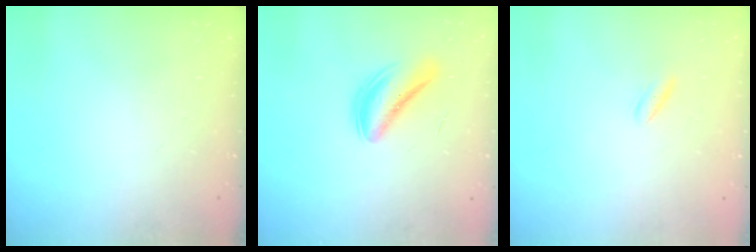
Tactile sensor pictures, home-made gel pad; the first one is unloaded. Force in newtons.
{"total": 5.1, "press": 5.1, "slide": 0.3}
{"total": 2.3, "press": 2.1, "slide": 1.0}